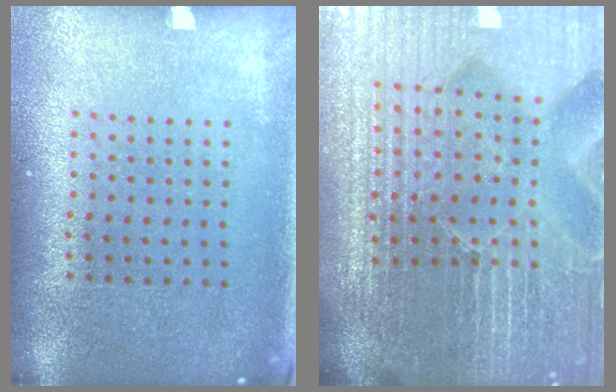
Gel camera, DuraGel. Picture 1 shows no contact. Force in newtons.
{"total": 7.0, "press": 6.2, "slide": 3.4}